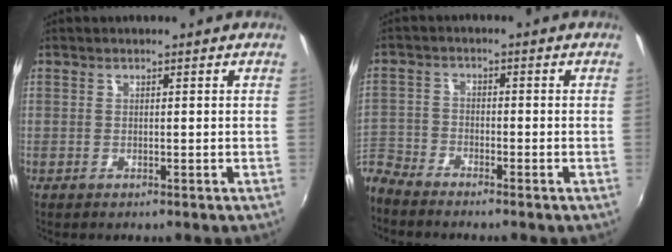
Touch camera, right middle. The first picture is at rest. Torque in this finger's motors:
{"motor_torque": [0.05, -0.14, 0.11, 0.04]}